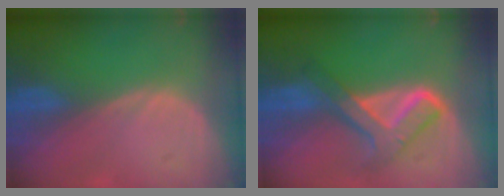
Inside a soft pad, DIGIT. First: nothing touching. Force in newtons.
{"total": 7.2, "press": 7.2, "slide": 0.3}